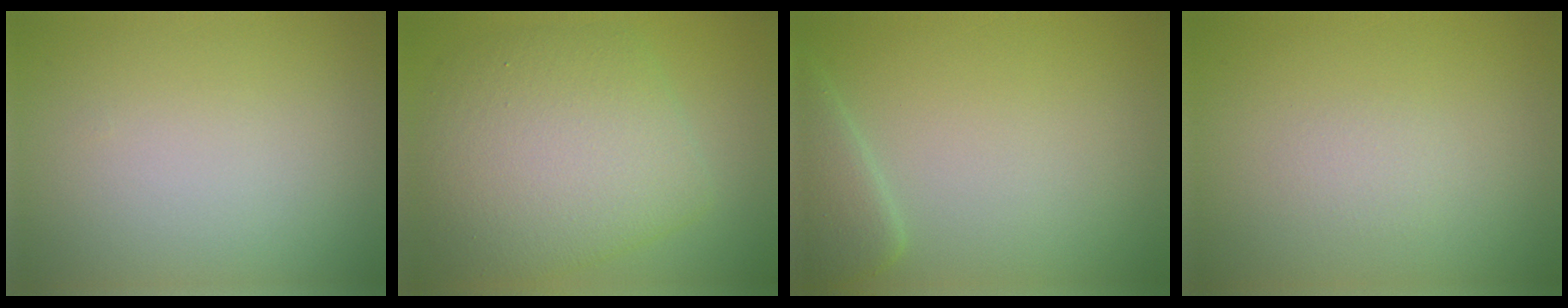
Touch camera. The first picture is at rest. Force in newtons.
{"total": 8.2, "press": 8.2, "slide": 0.3}
{"total": 2.8, "press": 2.8, "slide": 0.2}
{"total": 0.9, "press": 0.8, "slide": 0.1}